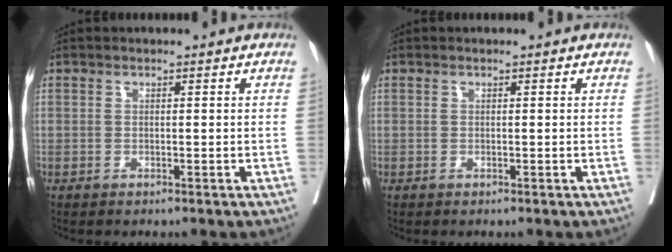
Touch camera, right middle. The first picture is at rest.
{"total": 0.0}